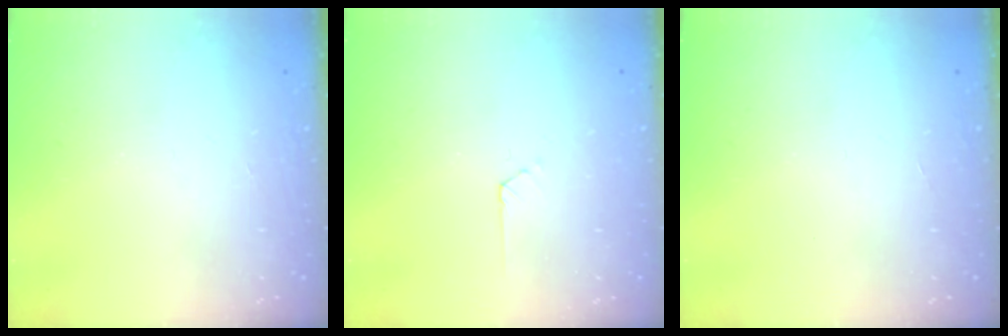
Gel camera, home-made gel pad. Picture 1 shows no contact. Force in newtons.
{"total": 2.2, "press": 2.2, "slide": 0.3}
{"total": 0.0}